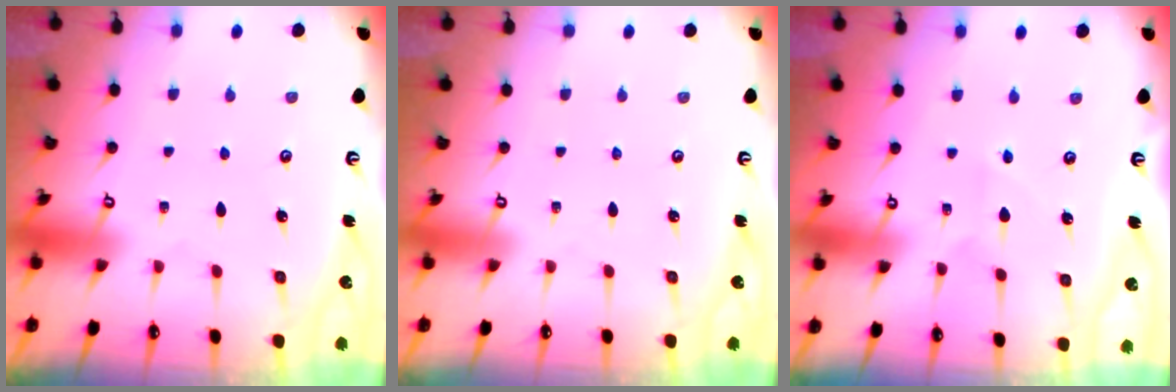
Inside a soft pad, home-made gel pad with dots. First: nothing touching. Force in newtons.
{"total": 0.0}
{"total": 5.9, "press": 5.9, "slide": 0.6}